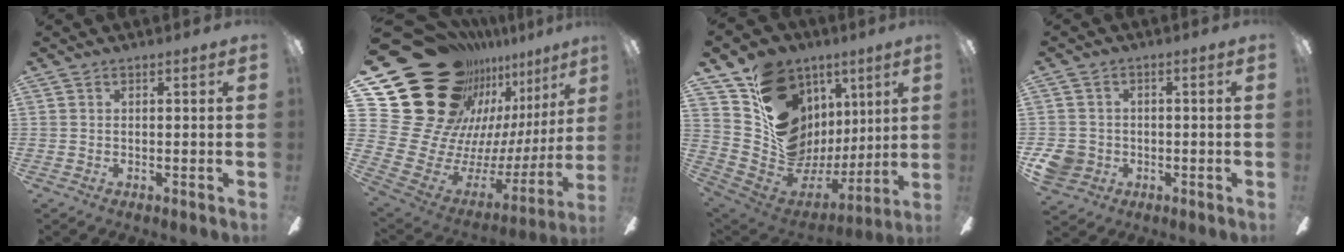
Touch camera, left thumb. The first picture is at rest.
{"total": 32.1, "force": [18.2, 20.3, 17.1], "torque": [-0.289, -0.167, 0.394]}
{"total": 20.0, "force": [7.2, 16.1, 9.4], "torque": [-0.154, -0.038, 0.162]}
{"total": 6.4, "force": [-1.7, 5.7, 2.4], "torque": [-0.063, 0.014, -0.032]}